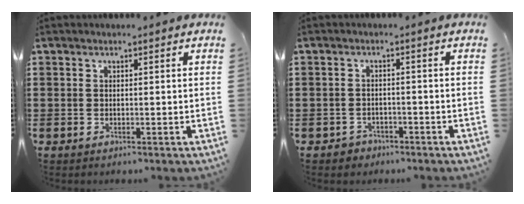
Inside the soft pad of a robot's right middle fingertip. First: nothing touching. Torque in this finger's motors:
{"motor_torque": [0.24, 0.07, 0.02, 0.01]}